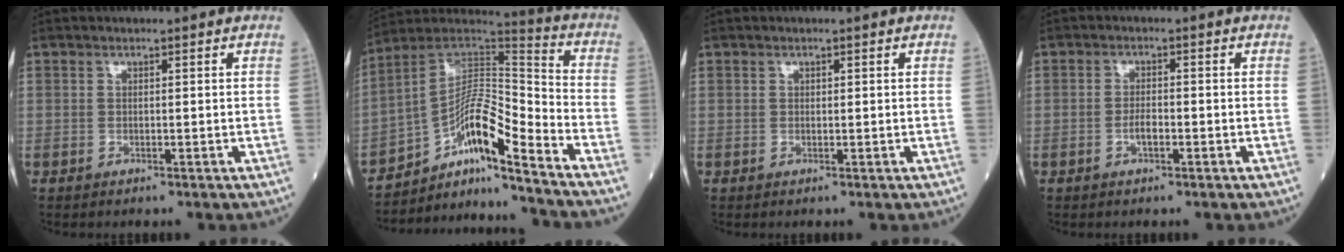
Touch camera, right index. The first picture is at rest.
{"total": 14.3, "force": [-9.7, 1.1, 10.4], "torque": [-0.184, 0.027, -0.165]}
{"total": 0.0}
{"total": 2.1, "force": [-0.8, 0.7, 1.8], "torque": [-0.033, 0.003, -0.013]}